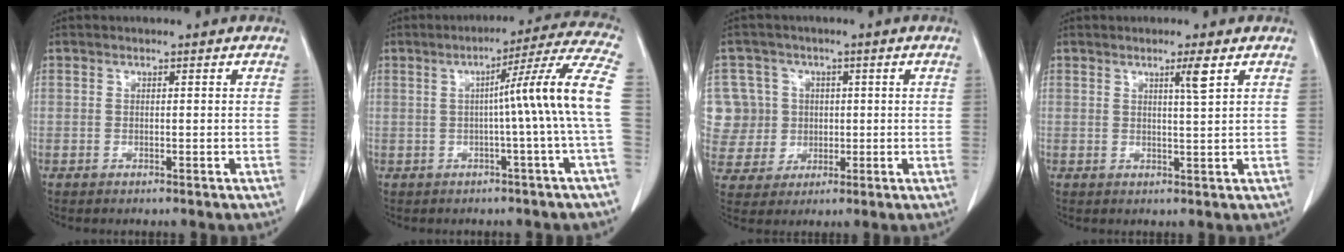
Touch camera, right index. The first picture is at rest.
{"total": 11.8, "force": [-0.4, -2.4, 11.6], "torque": [-0.145, 0.018, -0.009]}
{"total": 11.1, "force": [1.5, 10.9, 1.7], "torque": [-0.063, 0.043, 0.051]}
{"total": 2.5, "force": [1.3, -0.5, 2.1], "torque": [-0.039, -0.005, 0.024]}